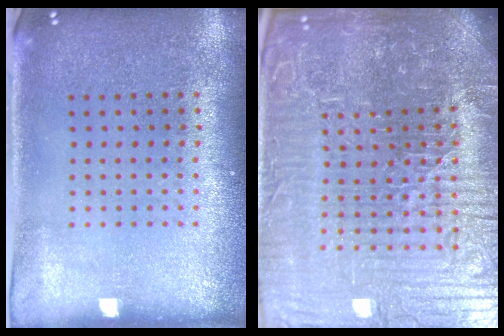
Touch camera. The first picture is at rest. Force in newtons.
{"total": 7.4, "press": 6.7, "slide": 3.1}